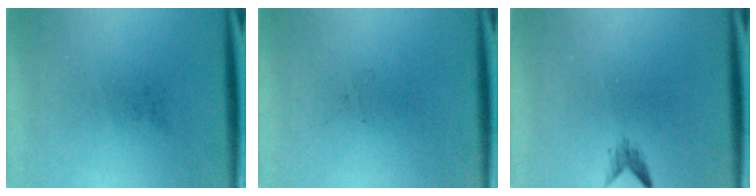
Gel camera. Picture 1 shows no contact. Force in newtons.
{"total": 0.0}
{"total": 1.1}